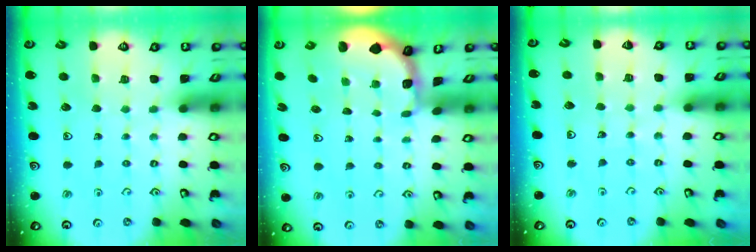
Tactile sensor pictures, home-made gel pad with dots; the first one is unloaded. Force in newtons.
{"total": 1.1, "press": 1.1, "slide": 0.1}
{"total": 3.4, "press": 3.4, "slide": 0.4}